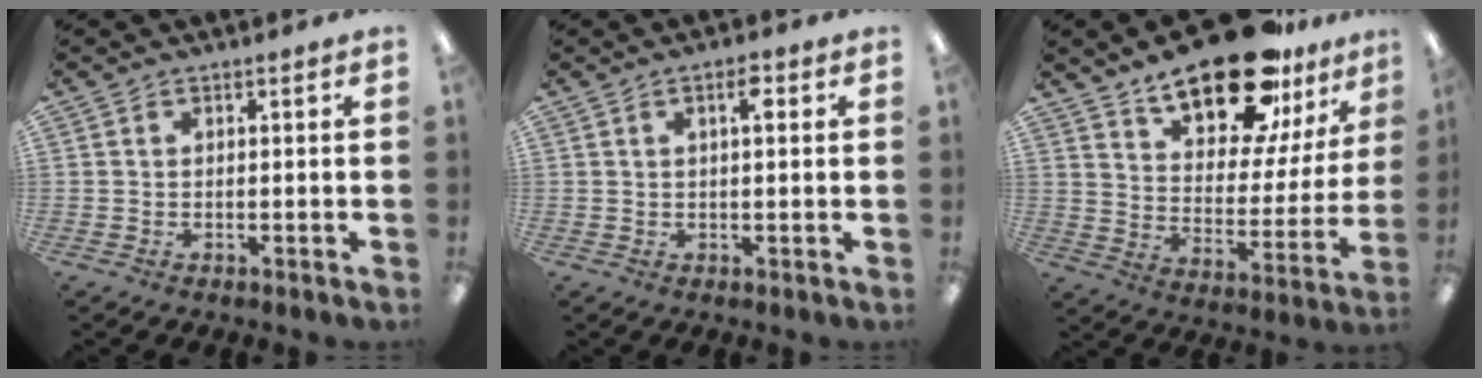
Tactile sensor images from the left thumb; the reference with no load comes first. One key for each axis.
{"total": 3.7, "fx": 1.4, "fy": 1.3, "fz": 3.1, "tx": -0.050, "ty": 0.002, "tz": 0.018}
{"total": 22.7, "fx": 16.5, "fy": 8.7, "fz": 12.9, "tx": -0.197, "ty": -0.101, "tz": 0.280}